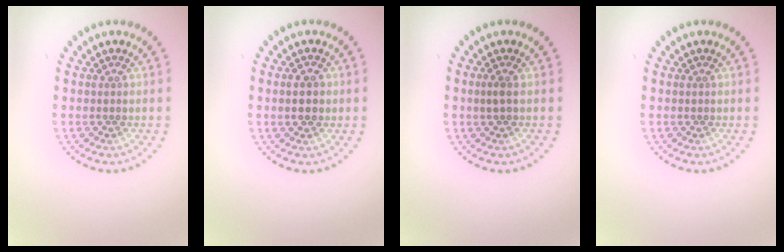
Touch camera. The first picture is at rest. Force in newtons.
{"total": 2.4, "press": 2.4, "slide": 0.1}
{"total": 0.9, "press": 0.7, "slide": 0.5}
{"total": 0.0}